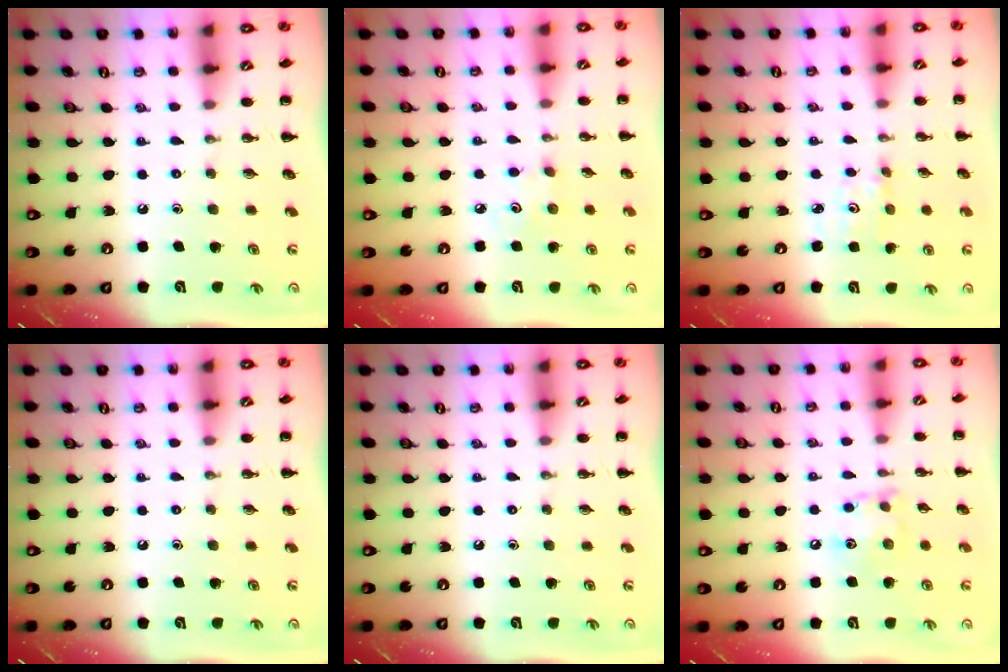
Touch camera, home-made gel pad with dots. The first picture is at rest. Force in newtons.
{"total": 4.1, "press": 3.9, "slide": 1.1}
{"total": 2.4, "press": 2.3, "slide": 0.8}
{"total": 0.0}
{"total": 0.0}
{"total": 8.9, "press": 8.9, "slide": 0.4}